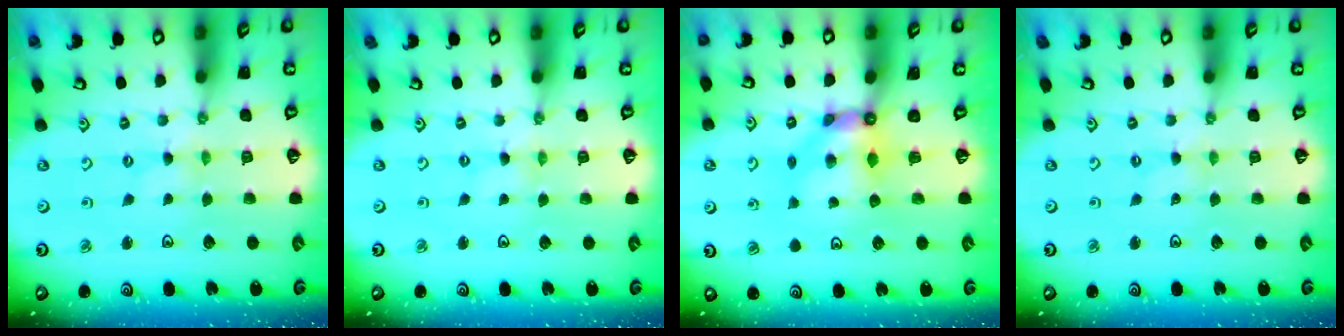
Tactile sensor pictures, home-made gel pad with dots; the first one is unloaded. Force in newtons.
{"total": 0.0}
{"total": 7.4, "press": 7.4, "slide": 0.4}
{"total": 0.0}